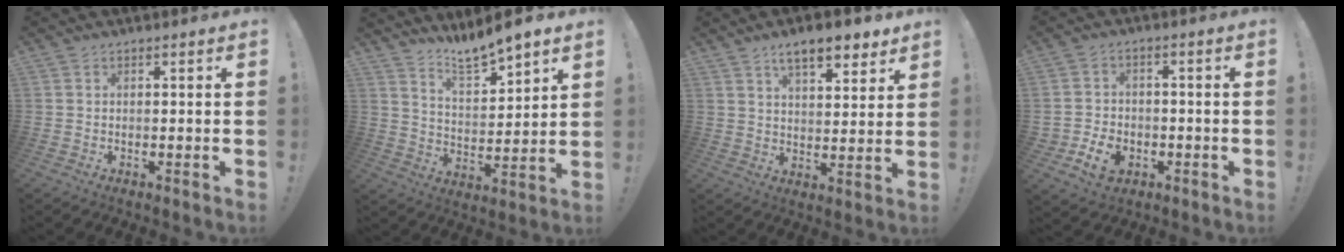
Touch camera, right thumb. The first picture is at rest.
{"total": 9.1, "force": [8.6, 1.0, 2.7], "torque": [-0.049, -0.071, 0.155]}
{"total": 9.9, "force": [6.8, 3.6, 6.2], "torque": [-0.092, -0.034, 0.118]}
{"total": 8.7, "force": [-3.5, 6.3, 4.9], "torque": [-0.086, 0.021, -0.058]}